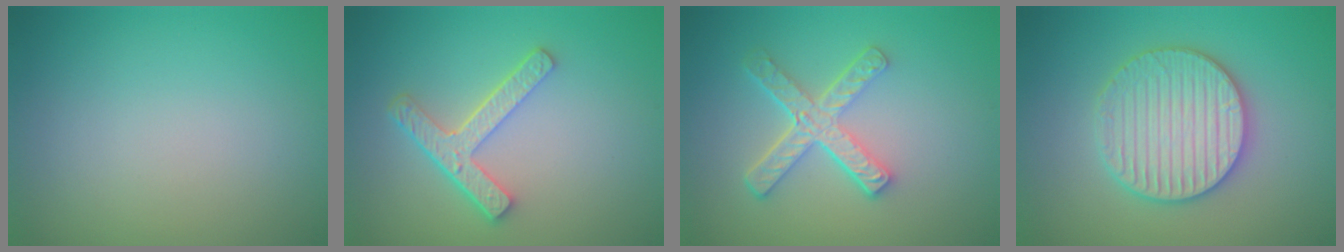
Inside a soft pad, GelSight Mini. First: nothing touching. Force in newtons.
{"total": 3.9, "press": 2.9, "slide": 2.5}
{"total": 4.5, "press": 3.3, "slide": 3.1}
{"total": 5.9, "press": 5.7, "slide": 1.1}